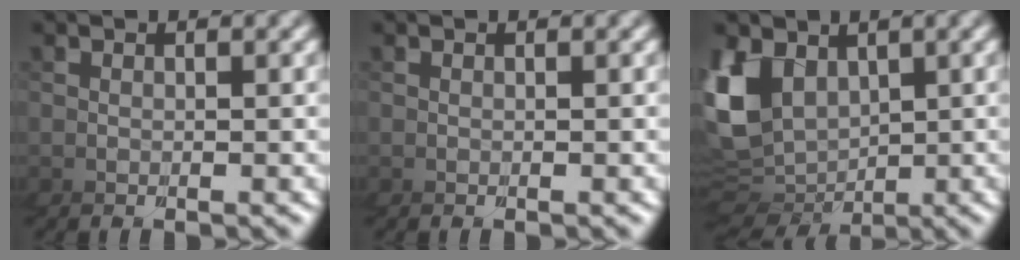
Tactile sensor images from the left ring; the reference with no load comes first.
{"total": 0.0}
{"total": 4.3, "force": [1.3, 4.1, 0.0], "torque": [-0.043, 0.002, 0.014]}